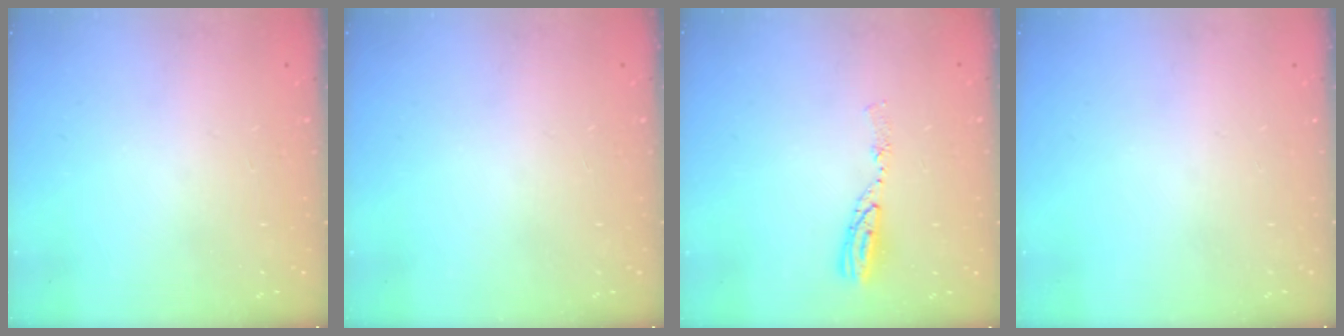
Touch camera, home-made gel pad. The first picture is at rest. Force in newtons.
{"total": 0.0}
{"total": 6.3, "press": 6.3, "slide": 0.5}
{"total": 0.0}